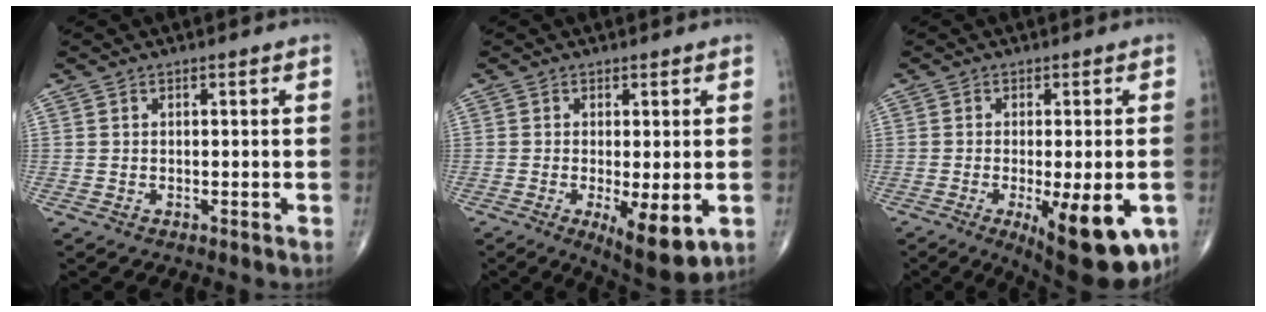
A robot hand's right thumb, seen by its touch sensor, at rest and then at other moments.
{"total": 8.8, "force": [-2.4, 2.7, 8.0], "torque": [-0.115, -0.024, -0.030]}
{"total": 15.2, "force": [-5.5, 4.9, 13.3], "torque": [-0.142, -0.012, -0.063]}